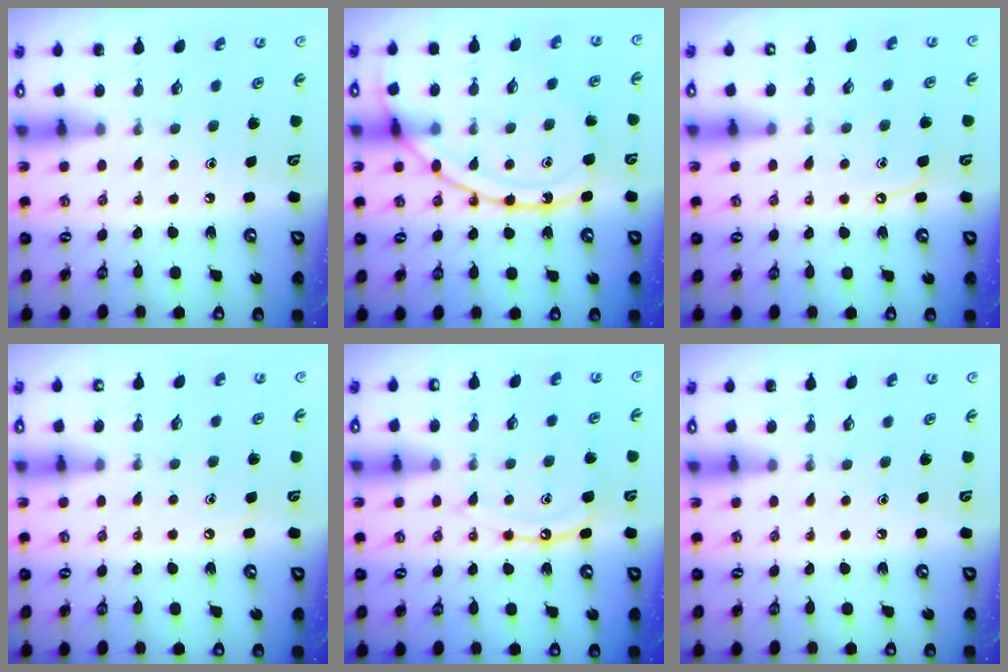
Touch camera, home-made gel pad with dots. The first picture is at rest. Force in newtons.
{"total": 15.1, "press": 15.0, "slide": 1.4}
{"total": 6.8, "press": 6.7, "slide": 0.7}
{"total": 4.5, "press": 4.4, "slide": 0.4}
{"total": 11.2, "press": 11.2, "slide": 1.0}
{"total": 0.0}